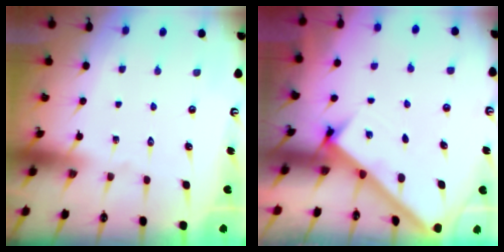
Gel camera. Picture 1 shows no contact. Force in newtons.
{"total": 2.7, "press": 2.6, "slide": 0.3}